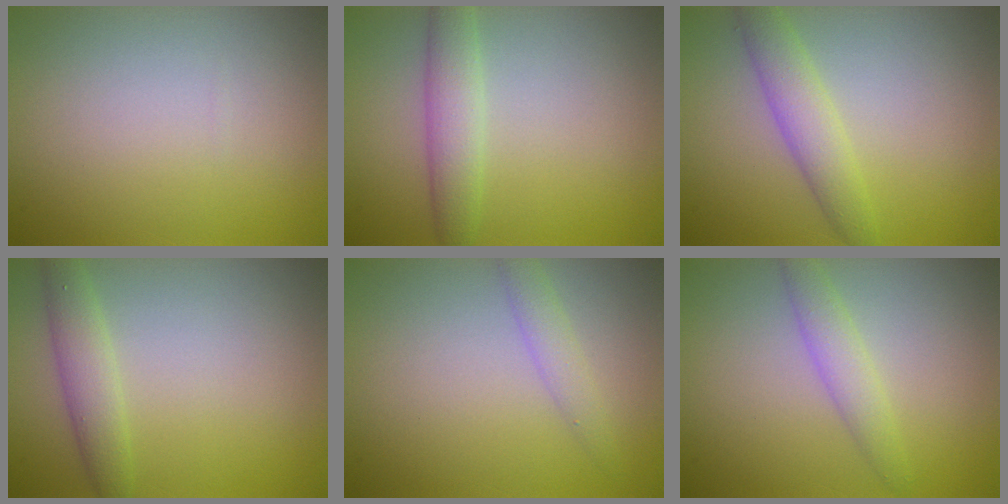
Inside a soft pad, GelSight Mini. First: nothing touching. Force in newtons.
{"total": 3.0, "press": 3.0, "slide": 0.0}
{"total": 3.2, "press": 3.2, "slide": 0.1}
{"total": 2.6, "press": 2.6, "slide": 0.1}
{"total": 1.7, "press": 1.7, "slide": 0.1}
{"total": 2.3, "press": 2.3, "slide": 0.2}